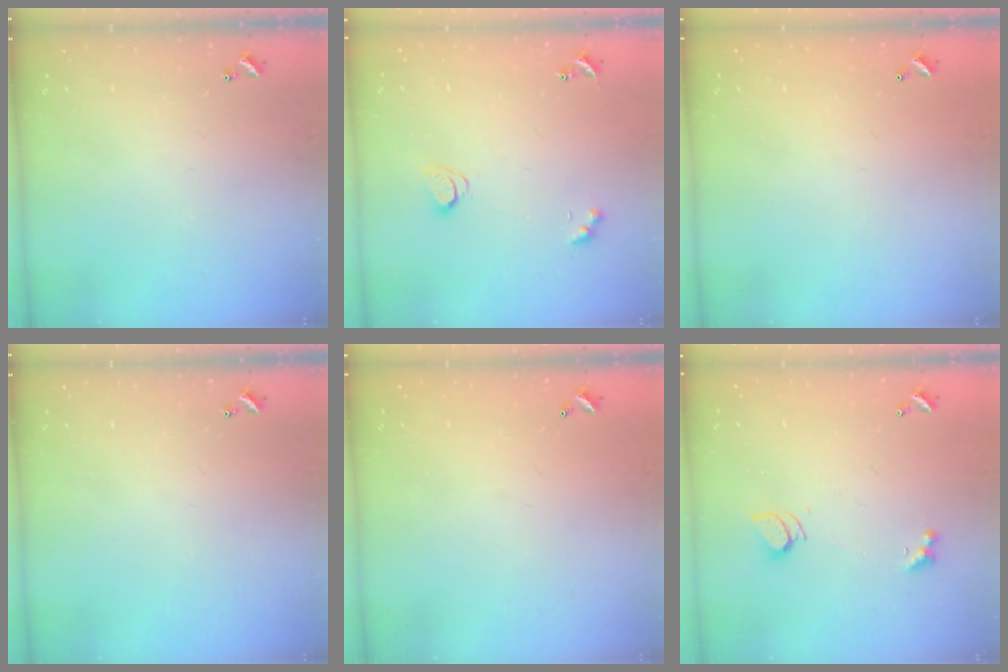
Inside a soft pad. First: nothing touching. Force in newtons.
{"total": 1.9, "press": 1.9, "slide": 0.4}
{"total": 2.8, "press": 2.8, "slide": 0.1}
{"total": 0.0}
{"total": 2.9, "press": 2.9, "slide": 0.1}
{"total": 3.6, "press": 3.5, "slide": 0.7}